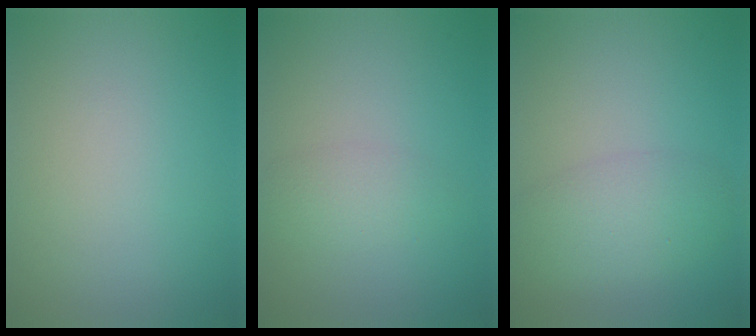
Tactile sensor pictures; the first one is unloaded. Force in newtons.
{"total": 1.9, "press": 1.9, "slide": 0.1}
{"total": 3.8, "press": 3.8, "slide": 0.0}